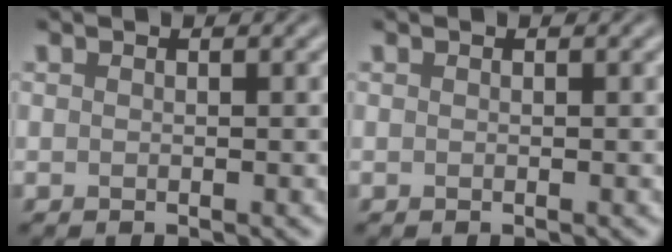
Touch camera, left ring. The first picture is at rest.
{"total": 0.0}